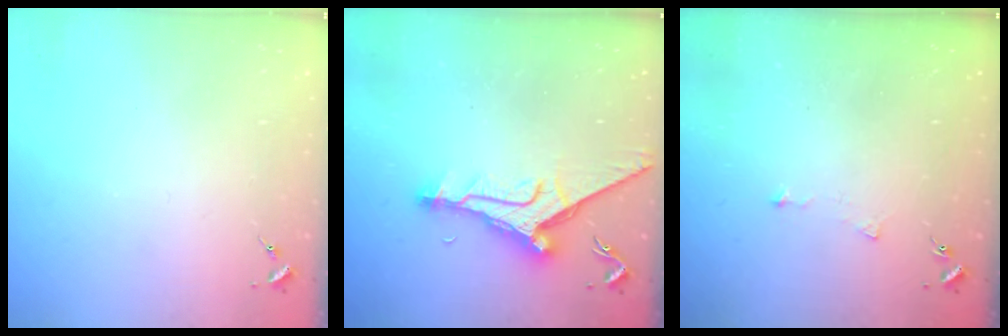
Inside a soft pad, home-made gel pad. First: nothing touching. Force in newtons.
{"total": 12.0, "press": 12.0, "slide": 0.9}
{"total": 3.6, "press": 3.6, "slide": 0.3}